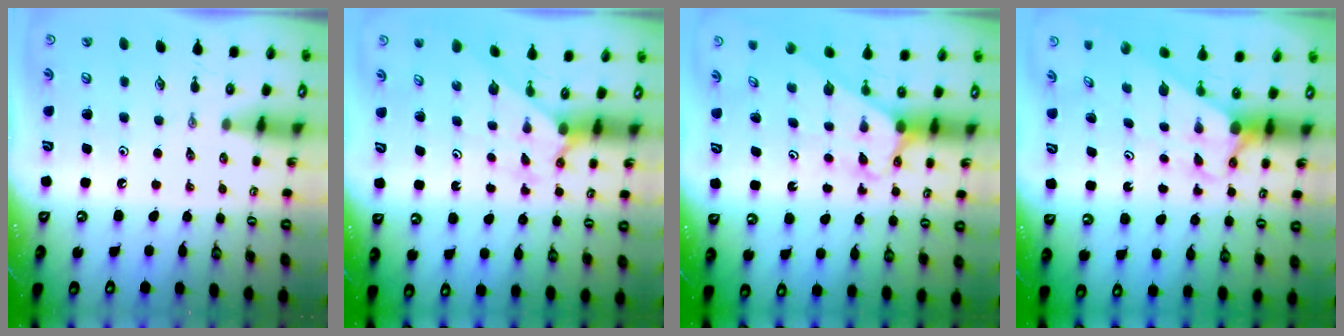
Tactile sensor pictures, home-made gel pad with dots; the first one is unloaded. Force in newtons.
{"total": 2.1, "press": 2.1, "slide": 0.2}
{"total": 2.7, "press": 2.7, "slide": 0.2}
{"total": 2.6, "press": 2.6, "slide": 0.0}